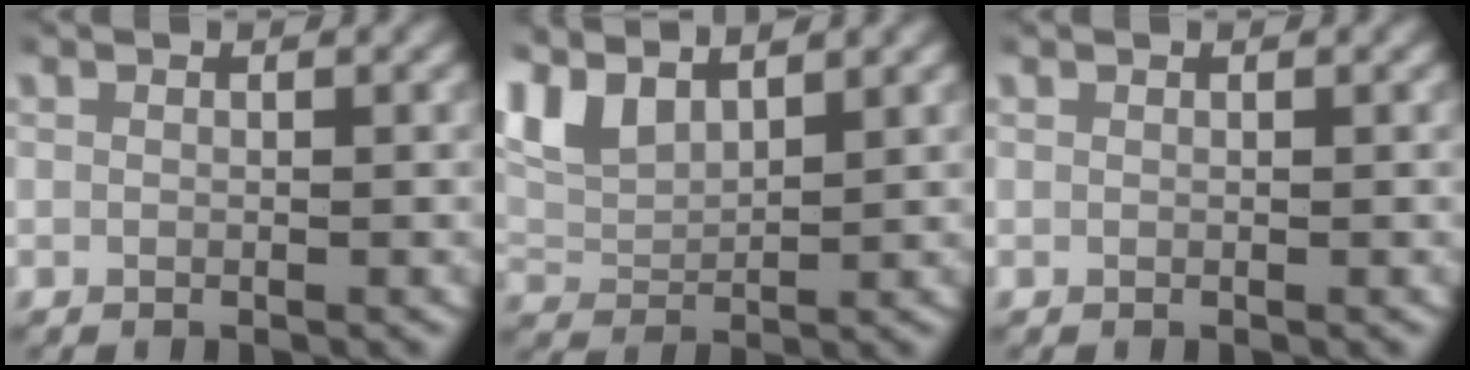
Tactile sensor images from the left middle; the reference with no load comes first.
{"total": 6.0, "force": [2.7, 4.2, 3.3], "torque": [-0.098, 0.002, 0.049]}
{"total": 0.0}